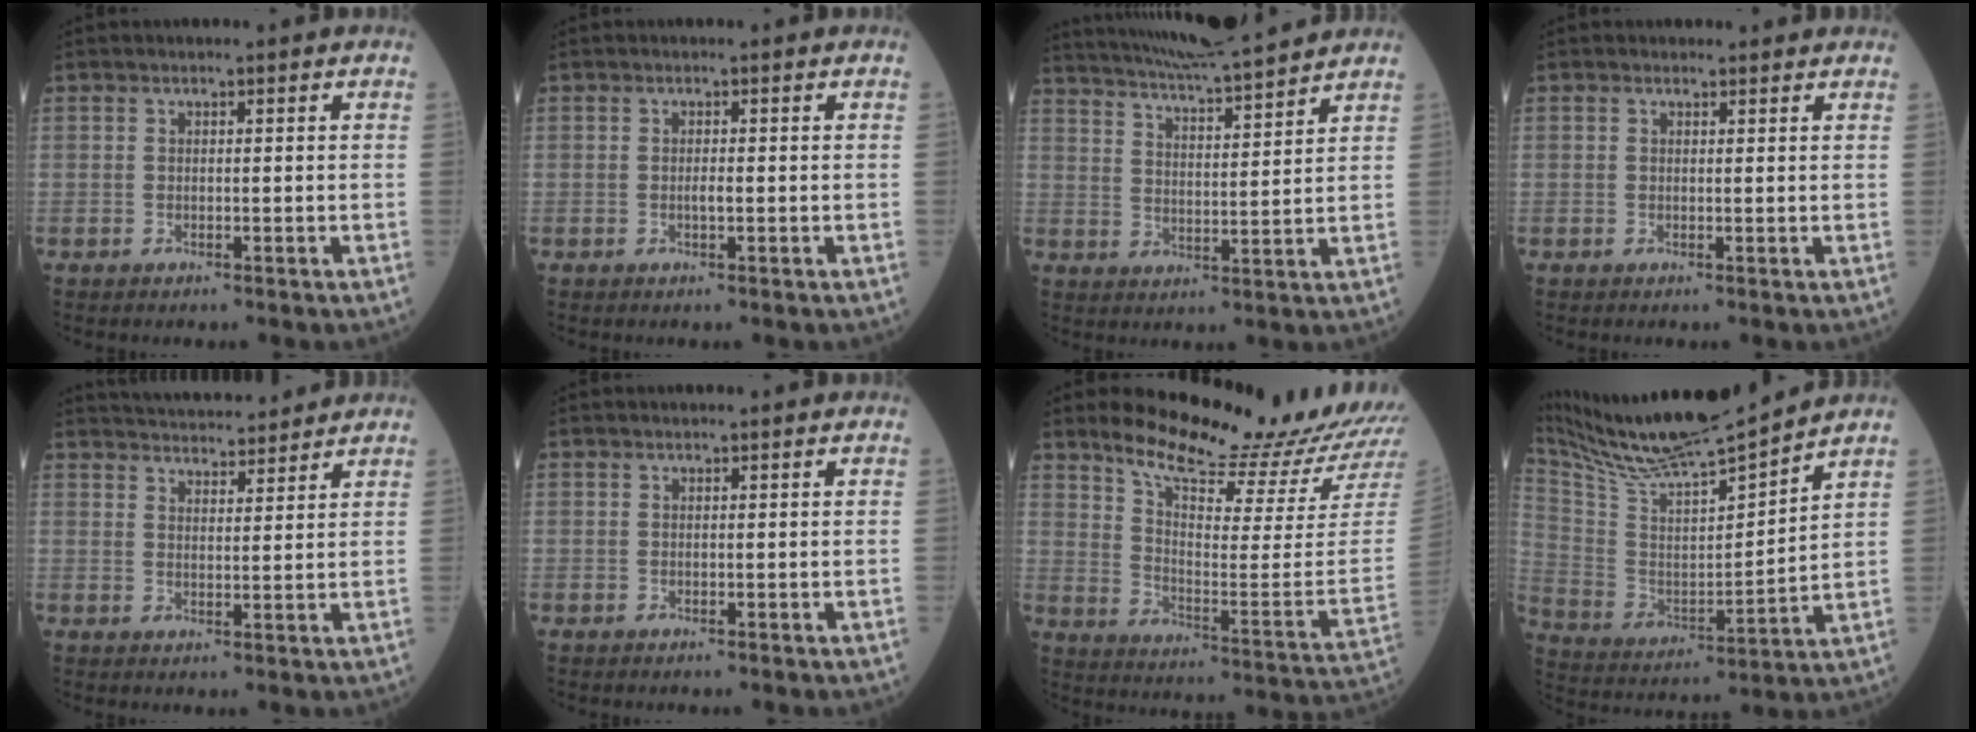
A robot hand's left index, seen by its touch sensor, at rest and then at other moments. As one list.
[{"total": 0.8, "force": [-0.5, 0.0, 0.6], "torque": [-0.013, -0.006, -0.010]}, {"total": 14.8, "force": [13.6, -0.2, 5.7], "torque": [-0.111, 0.010, 0.209]}, {"total": 1.3, "force": [1.3, 0.4, 0.0], "torque": [-0.007, -0.001, 0.010]}, {"total": 11.8, "force": [11.2, 1.9, 3.2], "torque": [-0.048, 0.015, 0.161]}, {"total": 0.0}, {"total": 19.0, "force": [17.7, -0.2, 7.1], "torque": [-0.132, -0.107, 0.246]}, {"total": 17.6, "force": [16.0, 0.1, 7.5], "torque": [-0.152, -0.007, 0.287]}]